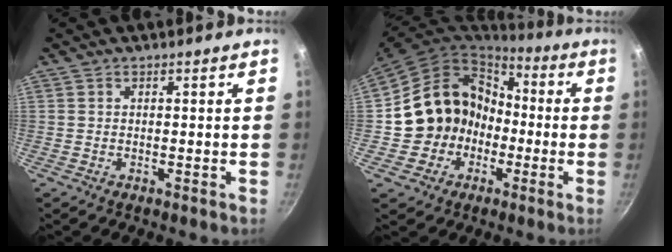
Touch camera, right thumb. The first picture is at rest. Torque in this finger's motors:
{"motor_torque": [0.26, 0.77, -0.06, 0.10, 0.35]}